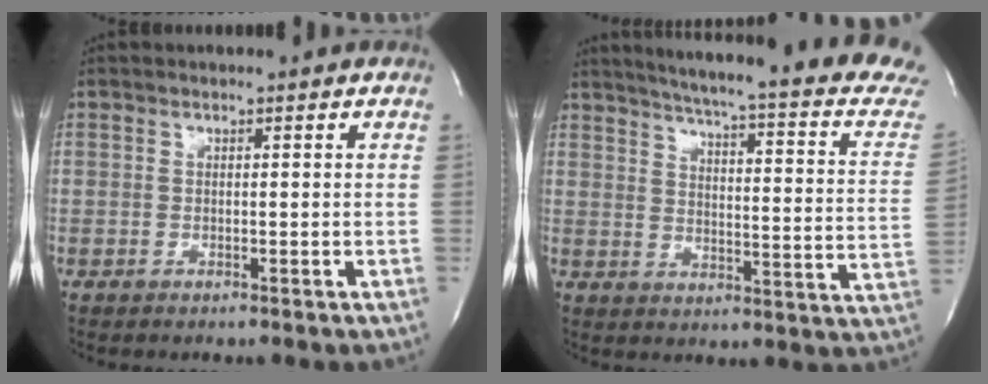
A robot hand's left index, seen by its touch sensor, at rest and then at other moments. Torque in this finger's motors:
{"motor_torque": [1.04, -1.10, 0.23, 0.09]}